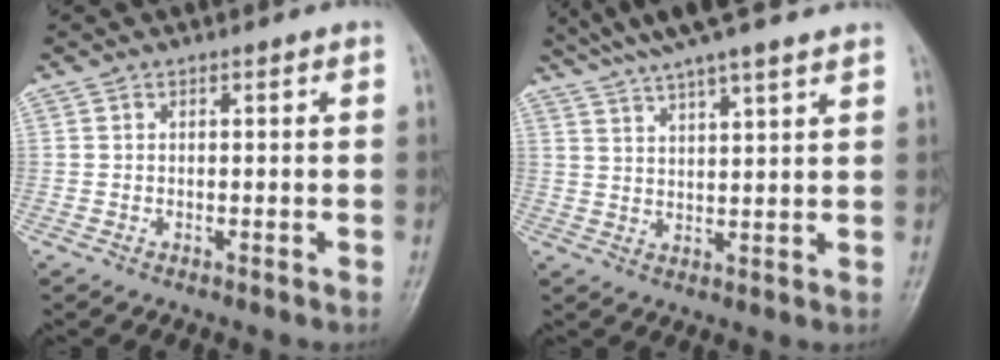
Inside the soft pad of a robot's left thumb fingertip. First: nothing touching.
{"total": 11.8, "force": [9.8, 1.3, 6.5], "torque": [-0.104, -0.004, 0.153]}